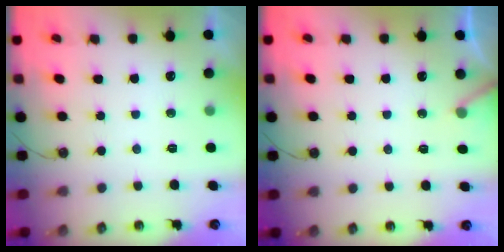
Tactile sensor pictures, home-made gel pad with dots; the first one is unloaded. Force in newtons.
{"total": 5.3, "press": 5.2, "slide": 0.4}